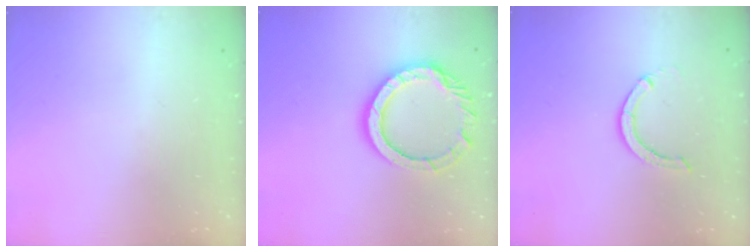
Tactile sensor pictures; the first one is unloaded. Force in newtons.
{"total": 12.3, "press": 12.3, "slide": 0.8}
{"total": 3.4, "press": 3.4, "slide": 0.3}